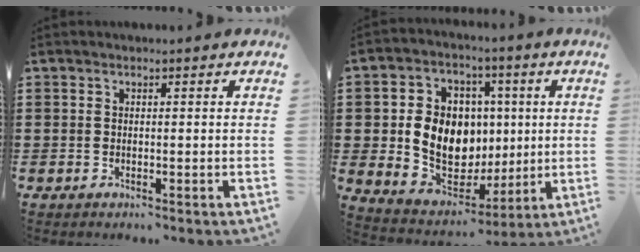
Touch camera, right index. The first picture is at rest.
{"total": 11.0, "force": [0.6, 9.0, 6.2], "torque": [-0.125, 0.006, 0.015]}